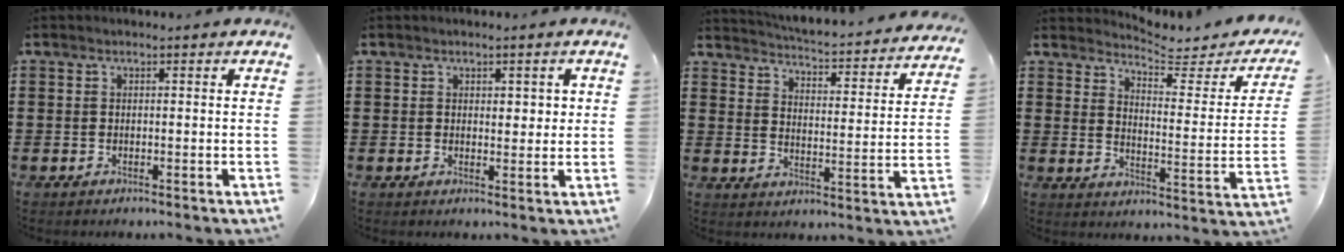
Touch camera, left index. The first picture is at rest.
{"total": 1.7, "force": [0.8, 1.2, 0.8], "torque": [-0.003, 0.001, 0.011]}
{"total": 3.6, "force": [3.6, -0.3, 0.4], "torque": [-0.029, -0.037, 0.052]}
{"total": 4.4, "force": [4.1, 0.4, 1.3], "torque": [-0.036, -0.035, 0.062]}